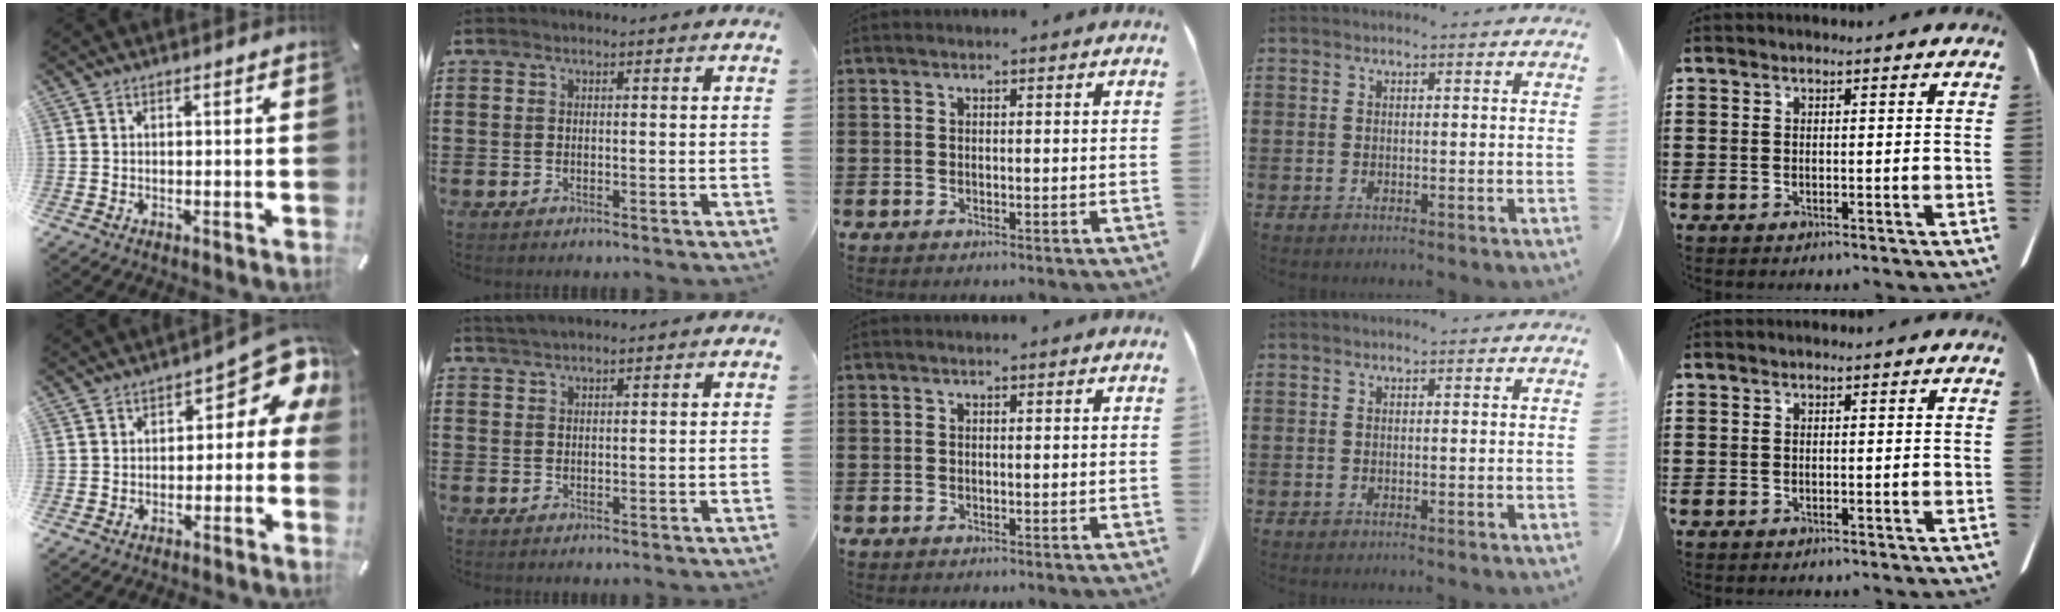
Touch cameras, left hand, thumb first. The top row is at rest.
{"thumb": {"total": 8.7, "force": [3.2, 4.7, 6.5], "torque": [-0.071, -0.034, 0.052]}, "index": {"total": 1.7, "force": [1.7, -0.1, 0.4], "torque": [-0.010, 0.001, 0.033]}}